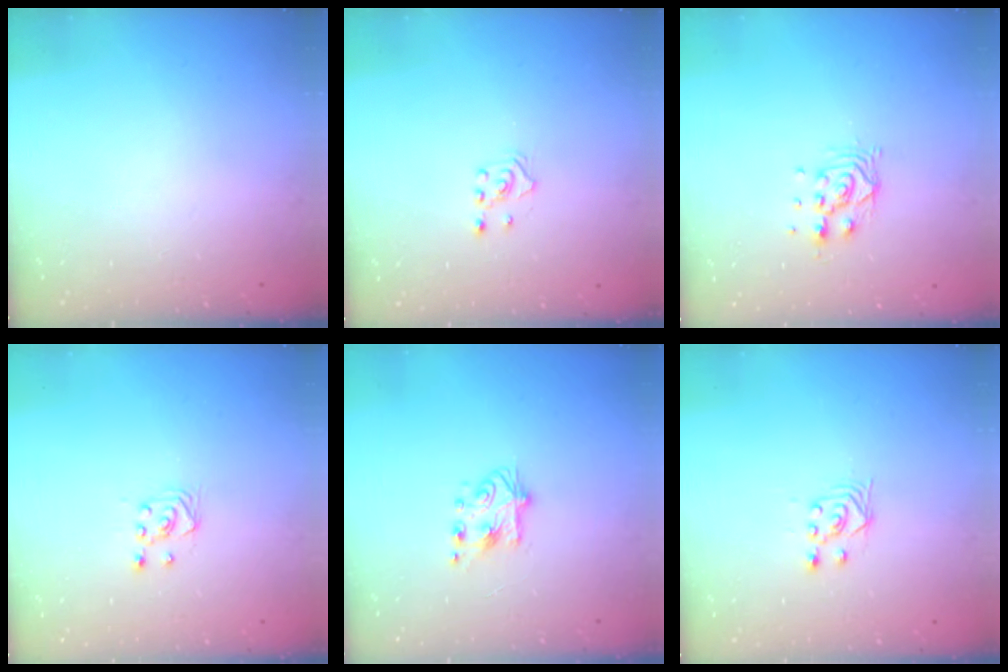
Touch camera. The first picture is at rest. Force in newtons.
{"total": 2.4, "press": 2.2, "slide": 0.8}
{"total": 7.2, "press": 7.2, "slide": 0.6}
{"total": 3.0, "press": 2.8, "slide": 1.1}
{"total": 6.4, "press": 6.4, "slide": 0.5}
{"total": 3.5, "press": 3.0, "slide": 1.7}